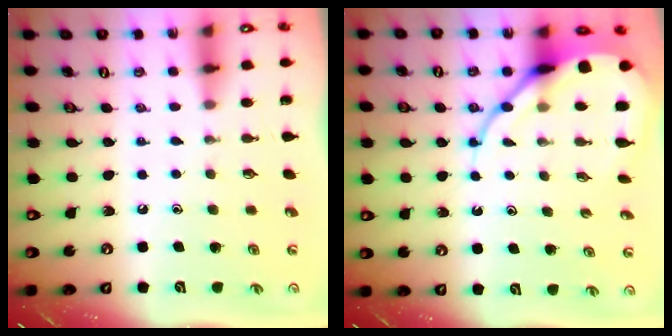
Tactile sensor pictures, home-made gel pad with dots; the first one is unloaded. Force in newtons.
{"total": 10.6, "press": 10.6, "slide": 1.0}